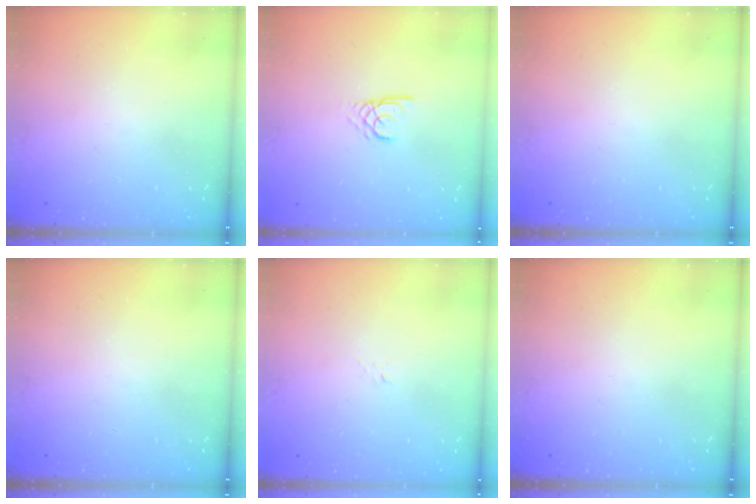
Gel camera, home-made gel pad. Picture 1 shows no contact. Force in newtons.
{"total": 2.1, "press": 2.1, "slide": 0.0}
{"total": 0.0}
{"total": 0.0}
{"total": 3.4, "press": 3.4, "slide": 0.5}
{"total": 0.0}